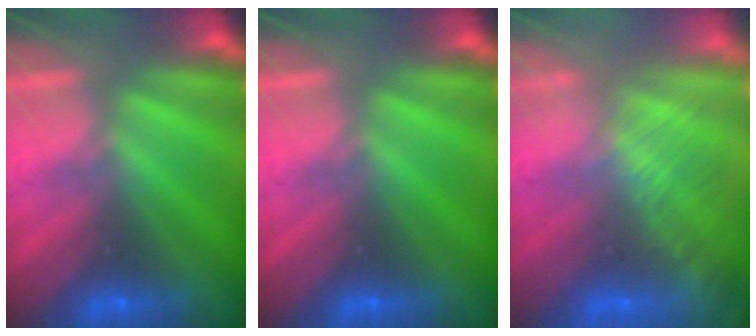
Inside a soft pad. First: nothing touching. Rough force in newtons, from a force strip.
{"total": 0.0}
{"total": 2.9}